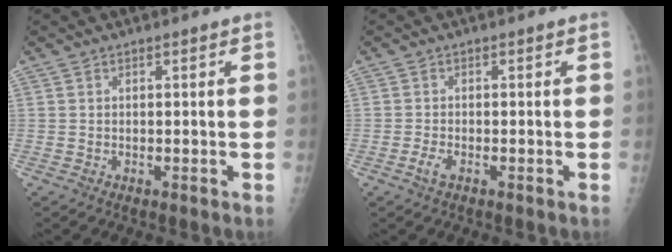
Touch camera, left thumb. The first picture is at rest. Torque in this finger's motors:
{"motor_torque": [-0.07, 0.06, 0.01, 0.00, 0.00]}